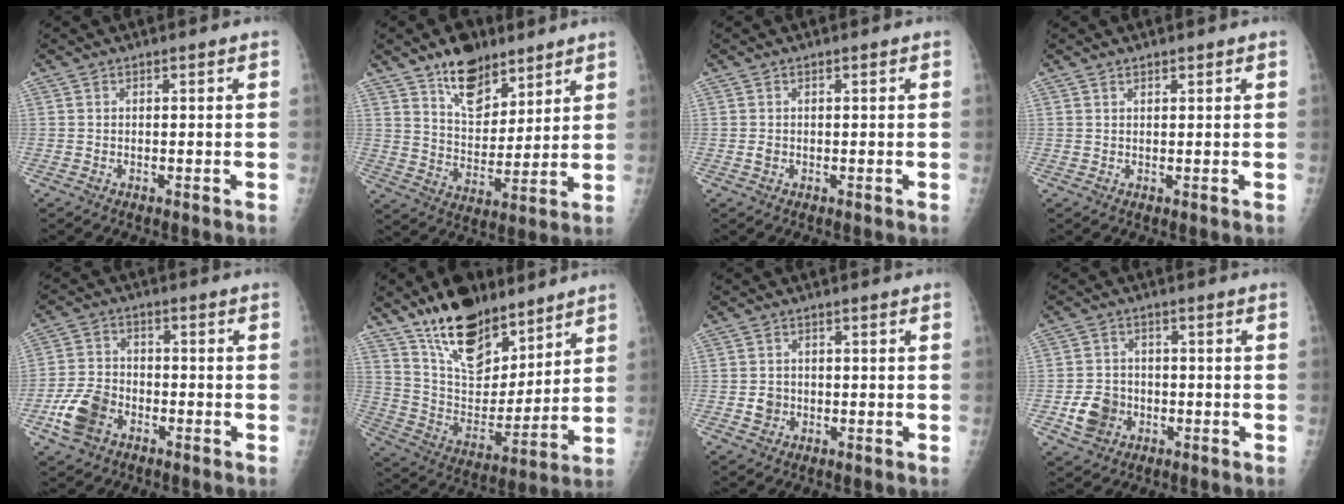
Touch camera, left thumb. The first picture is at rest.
{"total": 12.6, "force": [8.7, 6.7, 6.3], "torque": [-0.067, -0.058, 0.152]}
{"total": 0.8, "force": [-0.1, 0.7, 0.5], "torque": [-0.005, 0.001, 0.000]}
{"total": 0.9, "force": [0.7, 0.4, 0.2], "torque": [0.000, -0.004, 0.011]}
{"total": 8.7, "force": [-3.9, 6.1, 4.8], "torque": [-0.092, 0.017, -0.073]}
{"total": 20.1, "force": [14.2, 9.6, 10.6], "torque": [-0.127, -0.077, 0.251]}
{"total": 2.7, "force": [-0.6, 2.4, 0.9], "torque": [-0.003, 0.006, -0.007]}
{"total": 6.8, "force": [-2.1, 5.8, 2.9], "torque": [-0.035, 0.013, -0.035]}